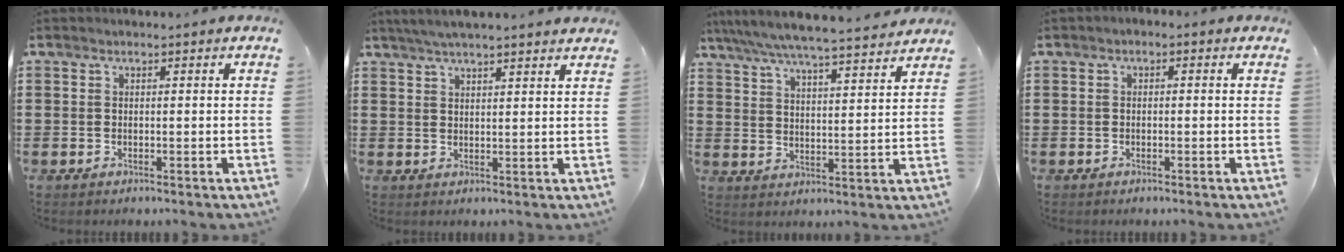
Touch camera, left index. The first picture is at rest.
{"total": 3.5, "force": [3.2, -0.2, 1.4], "torque": [-0.036, -0.003, 0.059]}
{"total": 5.8, "force": [5.4, -0.3, 2.2], "torque": [-0.065, -0.036, 0.089]}
{"total": 0.8, "force": [-0.7, 0.3, 0.2], "torque": [-0.008, -0.001, -0.014]}